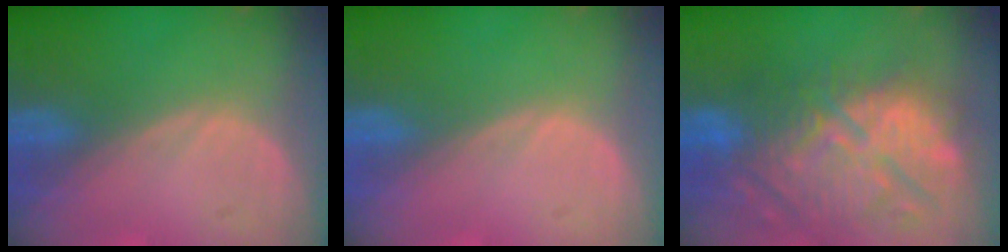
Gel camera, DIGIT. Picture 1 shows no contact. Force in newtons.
{"total": 0.0}
{"total": 13.0, "press": 12.2, "slide": 4.3}